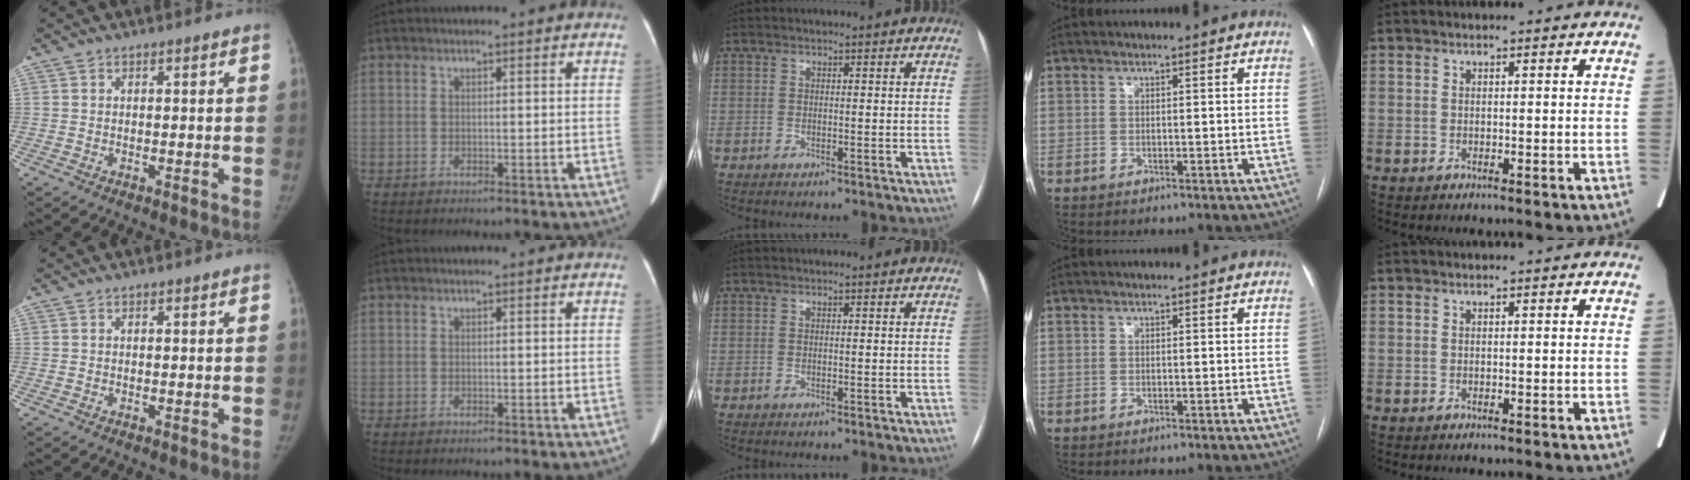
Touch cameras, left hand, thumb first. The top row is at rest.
{}